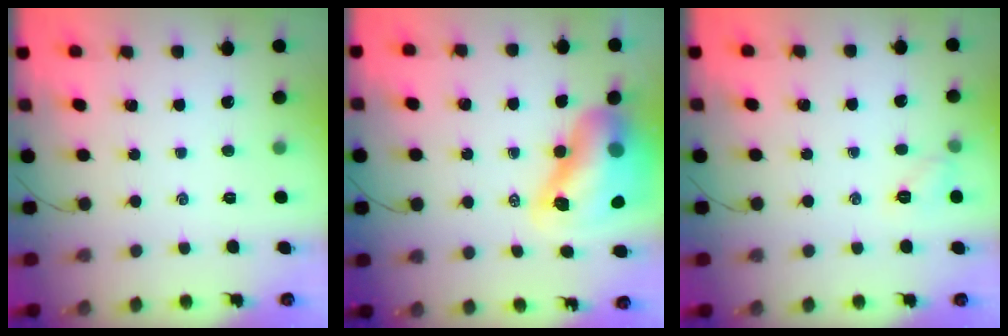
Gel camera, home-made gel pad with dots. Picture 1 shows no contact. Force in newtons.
{"total": 15.4, "press": 14.8, "slide": 4.5}
{"total": 6.4, "press": 6.1, "slide": 1.8}